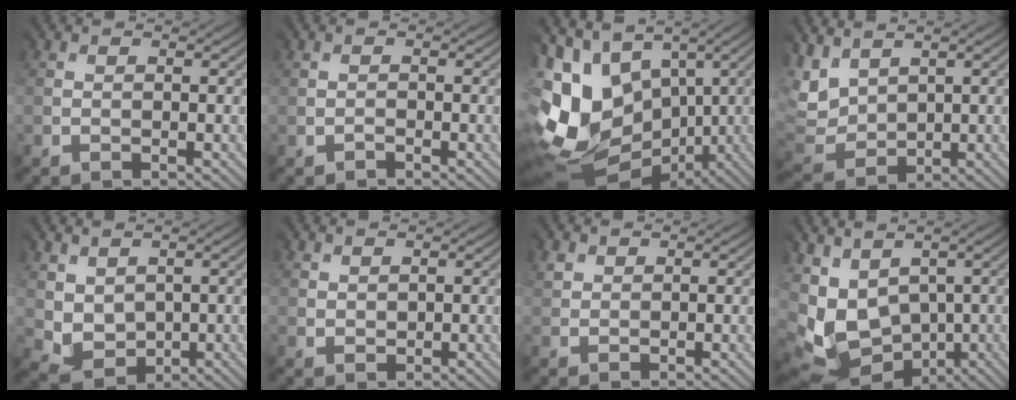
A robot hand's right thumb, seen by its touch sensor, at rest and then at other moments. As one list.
[{"total": 1.1, "force": [-0.5, -0.5, -0.9], "torque": [0.015, 0.000, -0.010]}, {"total": 15.8, "force": [0.4, 11.9, 10.4], "torque": [-0.237, -0.024, 0.046]}, {"total": 6.0, "force": [4.2, 3.7, 2.2], "torque": [-0.111, 0.009, 0.085]}, {"total": 3.1, "force": [1.2, 2.8, 0.8], "torque": [-0.054, -0.015, 0.028]}, {"total": 1.6, "force": [1.4, 0.6, -0.5], "torque": [-0.005, 0.000, 0.028]}, {"total": 1.8, "force": [1.4, 0.8, -0.8], "torque": [0.000, 0.000, 0.029]}, {"total": 9.6, "force": [0.7, 7.8, 5.6], "torque": [-0.168, -0.015, 0.046]}]